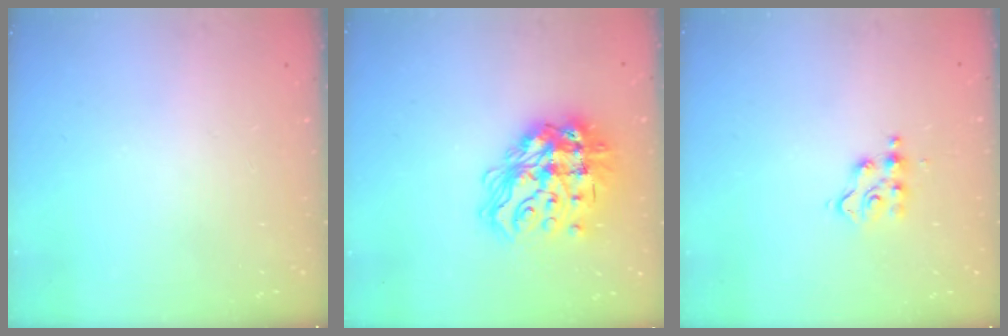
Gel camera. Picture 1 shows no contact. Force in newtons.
{"total": 19.8, "press": 19.6, "slide": 2.3}
{"total": 4.9, "press": 4.9, "slide": 0.2}